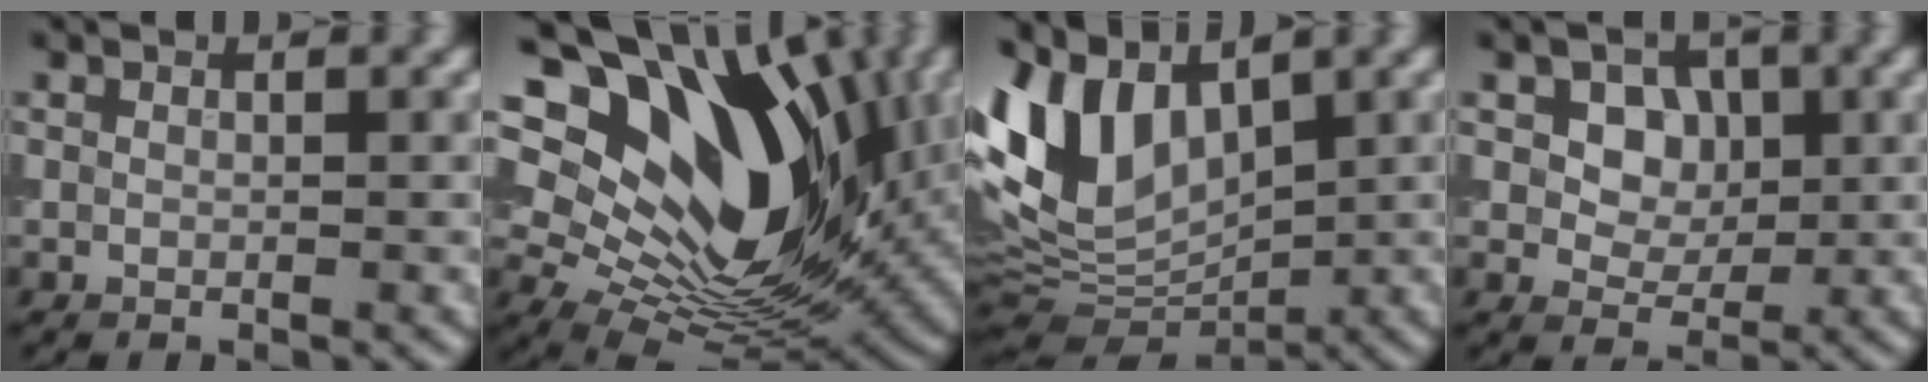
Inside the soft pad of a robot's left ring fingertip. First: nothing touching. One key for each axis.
{"total": 17.9, "fx": 5.1, "fy": 11.4, "fz": 12.8, "tx": -0.212, "ty": 0.017, "tz": 0.093}
{"total": 8.1, "fx": 3.0, "fy": 4.8, "fz": 5.8, "tx": -0.128, "ty": -0.001, "tz": 0.056}
{"total": 4.4, "fx": 1.2, "fy": 3.5, "fz": 2.4, "tx": -0.040, "ty": -0.004, "tz": 0.014}